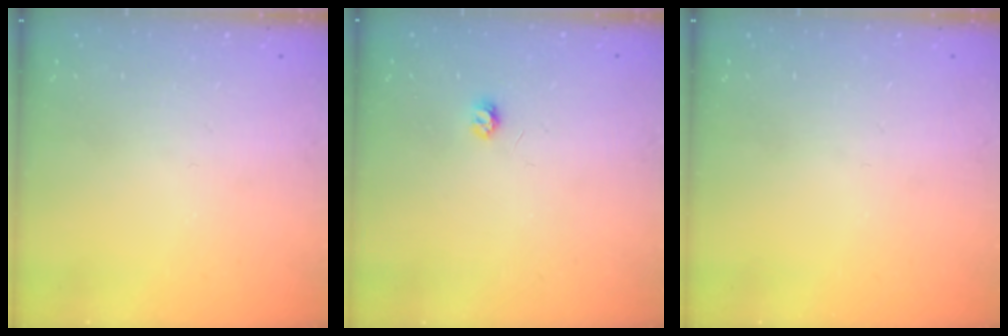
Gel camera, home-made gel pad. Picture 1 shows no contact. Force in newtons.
{"total": 3.2, "press": 3.2, "slide": 0.3}
{"total": 0.0}